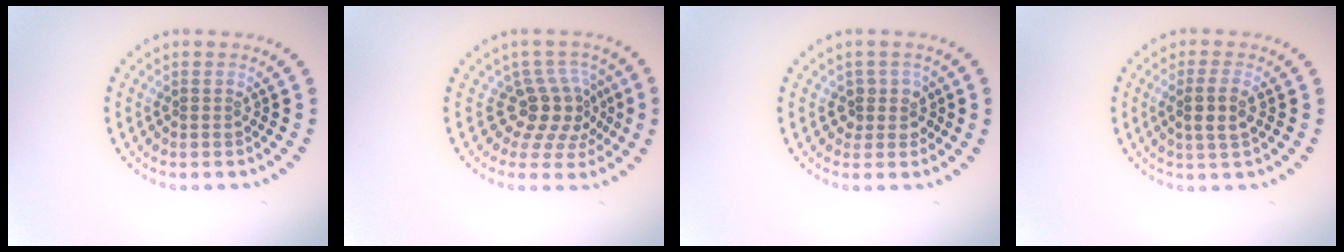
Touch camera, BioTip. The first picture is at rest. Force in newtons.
{"total": 3.9, "press": 2.8, "slide": 2.7}
{"total": 2.1, "press": 1.7, "slide": 1.3}
{"total": 2.4, "press": 2.2, "slide": 0.9}